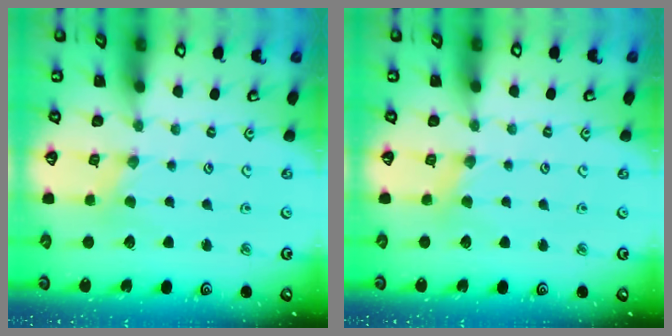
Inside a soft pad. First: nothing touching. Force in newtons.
{"total": 2.0, "press": 2.0, "slide": 0.4}